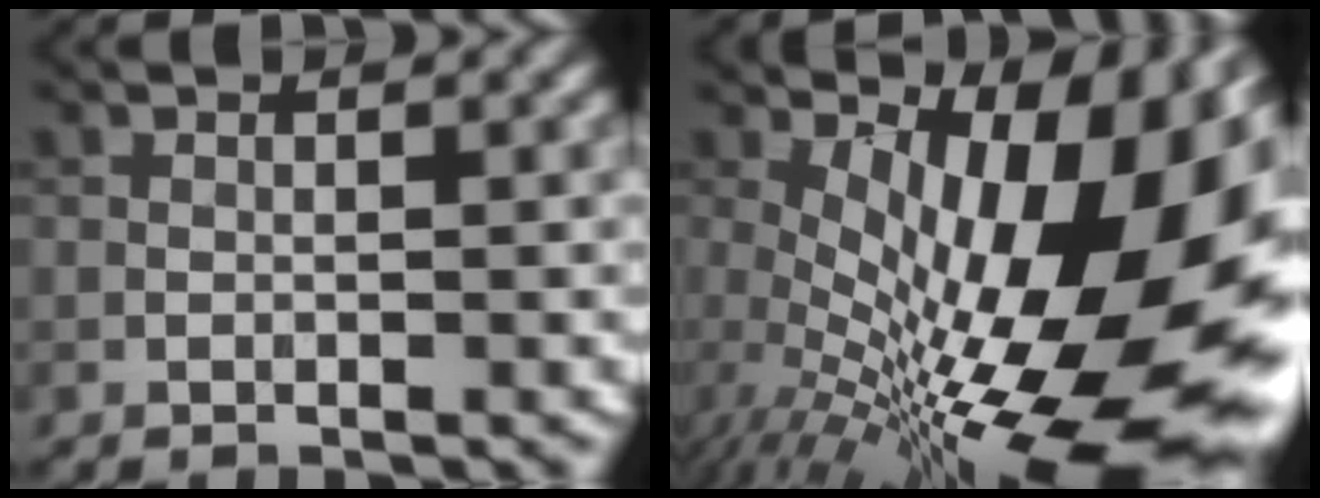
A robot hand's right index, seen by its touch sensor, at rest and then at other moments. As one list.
[{"total": 18.3, "force": [-0.1, 7.5, 16.7], "torque": [-0.219, 0.000, 0.004]}]